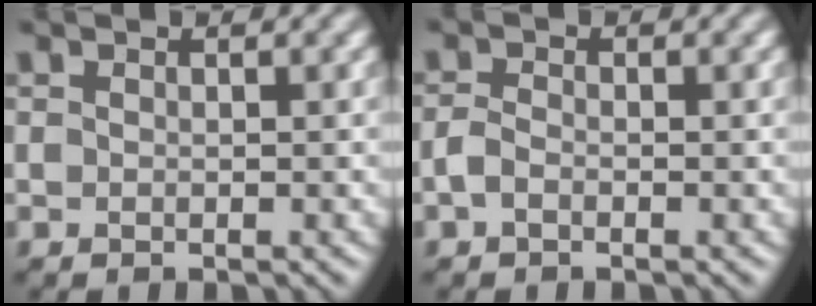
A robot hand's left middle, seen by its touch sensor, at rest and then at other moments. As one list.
[{"total": 1.2, "force": [-0.8, 0.6, 0.7], "torque": [-0.018, 0.001, -0.020]}]